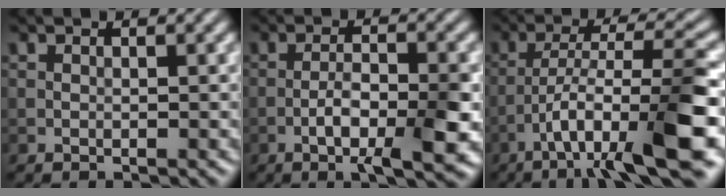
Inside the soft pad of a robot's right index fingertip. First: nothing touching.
{"total": 6.6, "force": [-2.6, 1.8, 5.7], "torque": [-0.100, 0.002, -0.044]}
{"total": 10.3, "force": [-5.0, 1.7, 8.9], "torque": [-0.150, 0.016, -0.079]}